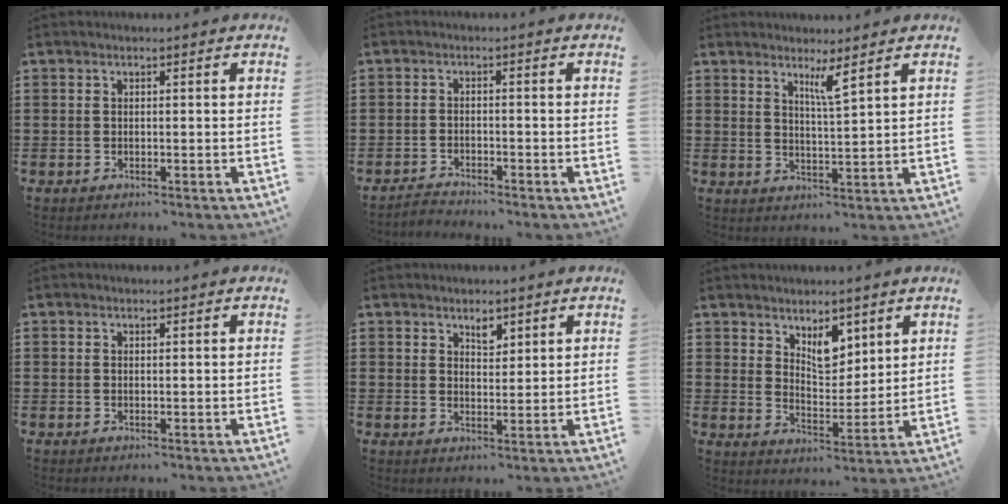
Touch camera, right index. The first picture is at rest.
{"total": 1.8, "force": [-1.8, 0.1, 0.0], "torque": [-0.006, 0.004, -0.038]}
{"total": 3.5, "force": [2.6, -0.3, 2.3], "torque": [-0.043, -0.004, 0.043]}
{"total": 0.0}
{"total": 2.6, "force": [2.0, 1.2, 1.1], "torque": [-0.018, -0.001, 0.035]}
{"total": 6.1, "force": [4.2, 3.2, 3.0], "torque": [-0.057, -0.007, 0.074]}